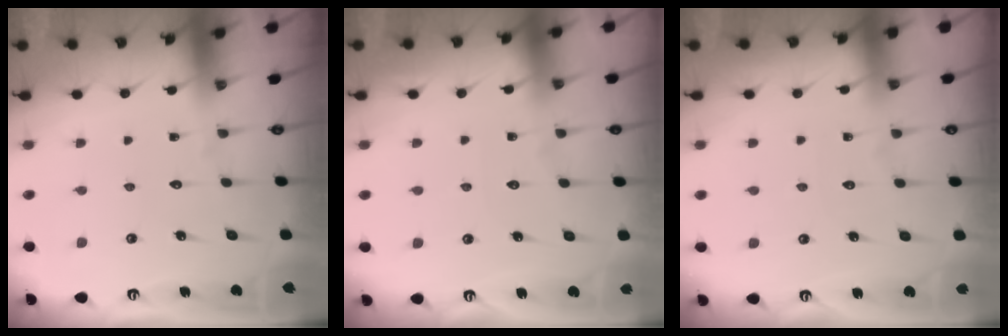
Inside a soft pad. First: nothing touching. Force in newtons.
{"total": 4.9, "press": 4.8, "slide": 0.6}
{"total": 2.7, "press": 2.6, "slide": 0.4}